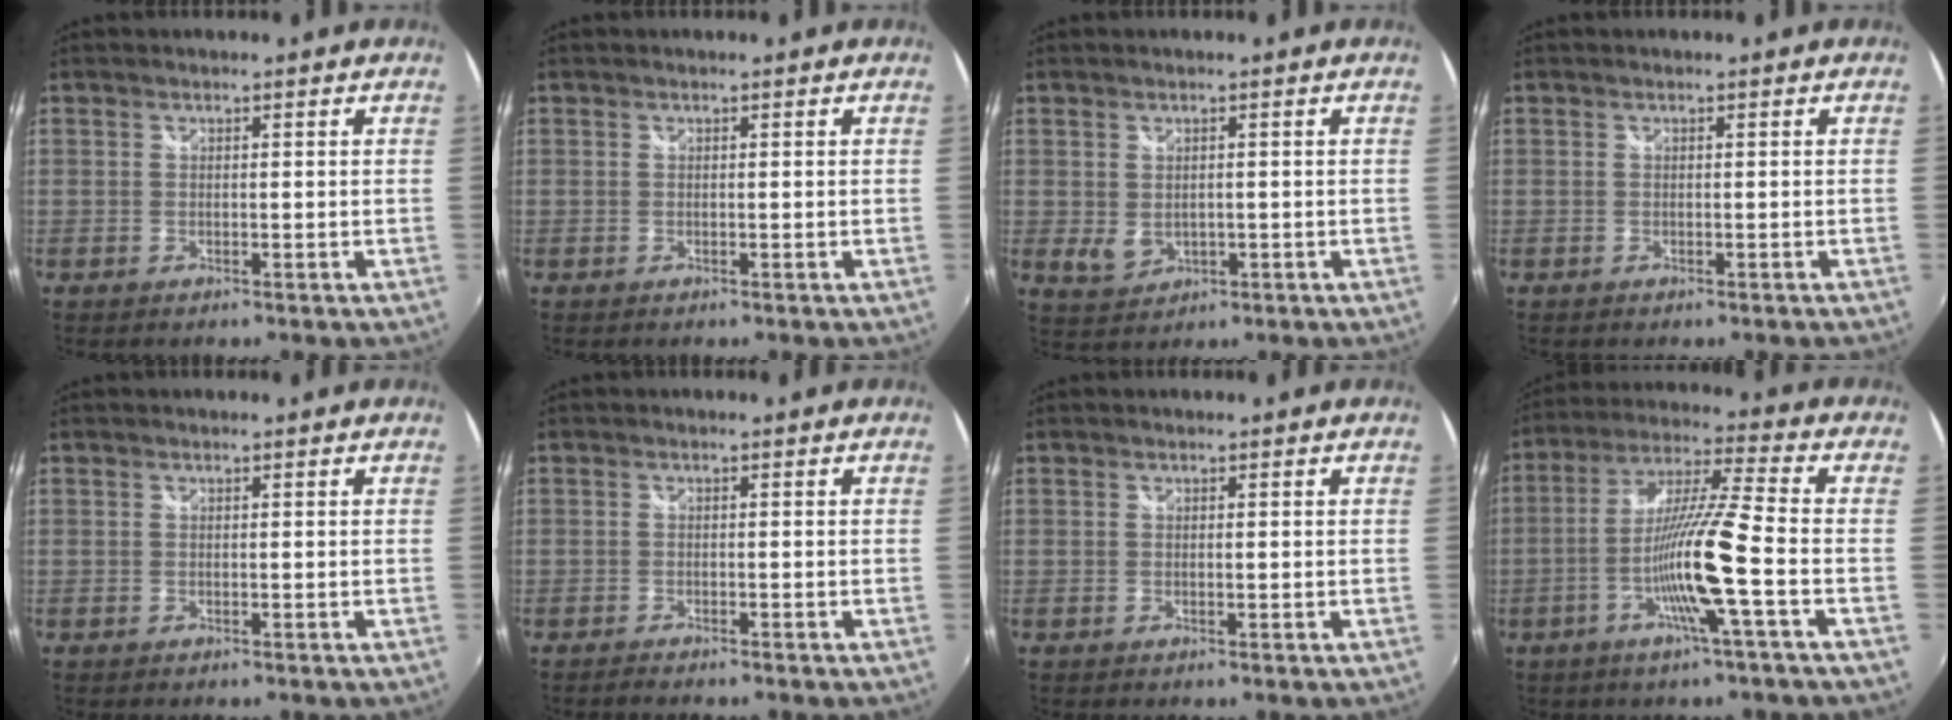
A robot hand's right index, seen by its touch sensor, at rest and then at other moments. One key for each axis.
{"total": 0.0}
{"total": 3.7, "fx": -0.1, "fy": 2.8, "fz": 2.3, "tx": -0.043, "ty": -0.005, "tz": 0.009}
{"total": 0.0}
{"total": 0.0}
{"total": 1.2, "fx": -1.1, "fy": -0.1, "fz": 0.4, "tx": -0.015, "ty": -0.009, "tz": -0.024}
{"total": 0.0}
{"total": 13.2, "fx": -4.7, "fy": -1.0, "fz": 12.3, "tx": -0.238, "ty": -0.003, "tz": -0.092}